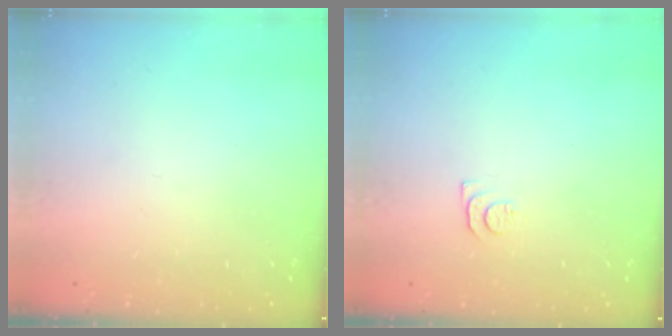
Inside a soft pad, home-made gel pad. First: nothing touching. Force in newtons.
{"total": 4.3, "press": 4.3, "slide": 0.6}